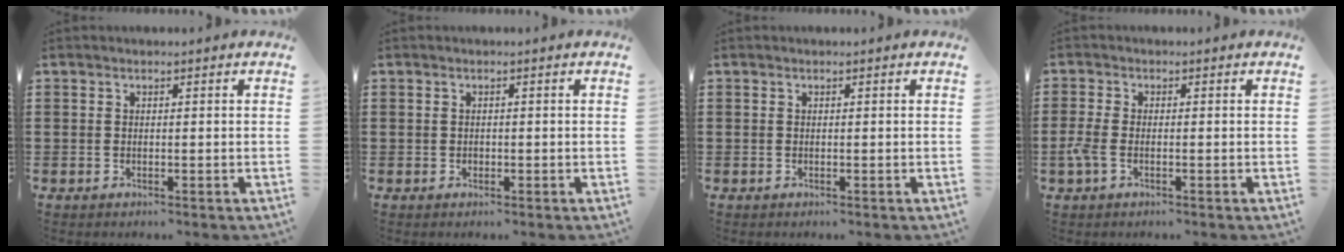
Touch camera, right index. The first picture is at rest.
{"total": 0.7, "force": [0.0, 0.6, 0.3], "torque": [-0.008, 0.003, 0.000]}
{"total": 0.0}
{"total": 2.6, "force": [-1.3, 1.0, 2.0], "torque": [-0.062, -0.010, -0.032]}